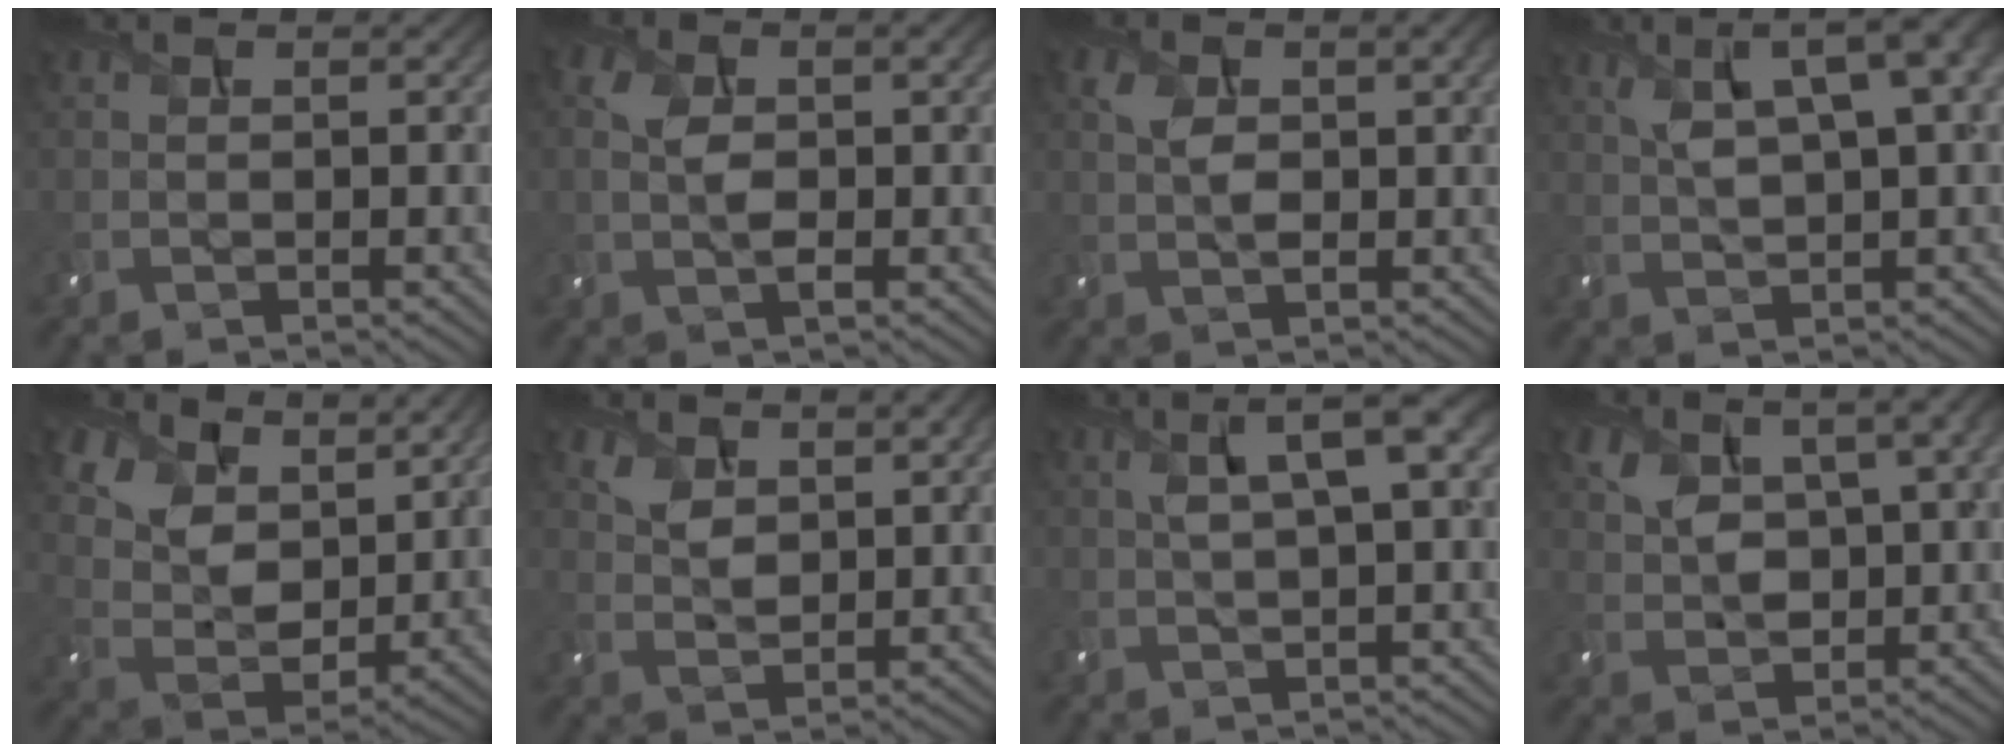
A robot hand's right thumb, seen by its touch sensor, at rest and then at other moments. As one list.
[{"total": 4.9, "force": [0.2, 2.5, 4.1], "torque": [-0.091, 0.000, 0.002]}, {"total": 5.5, "force": [0.9, 2.8, 4.6], "torque": [-0.090, 0.003, 0.018]}, {"total": 9.4, "force": [3.9, 3.1, 7.9], "torque": [-0.159, 0.013, 0.075]}, {"total": 12.3, "force": [8.2, 7.0, 6.0], "torque": [-0.172, 0.005, 0.141]}, {"total": 5.6, "force": [3.4, 2.7, 3.5], "torque": [-0.082, -0.004, 0.069]}, {"total": 6.1, "force": [2.2, 1.3, 5.5], "torque": [-0.098, 0.015, 0.040]}, {"total": 8.5, "force": [2.9, 4.5, 6.6], "torque": [-0.144, 0.004, 0.058]}]